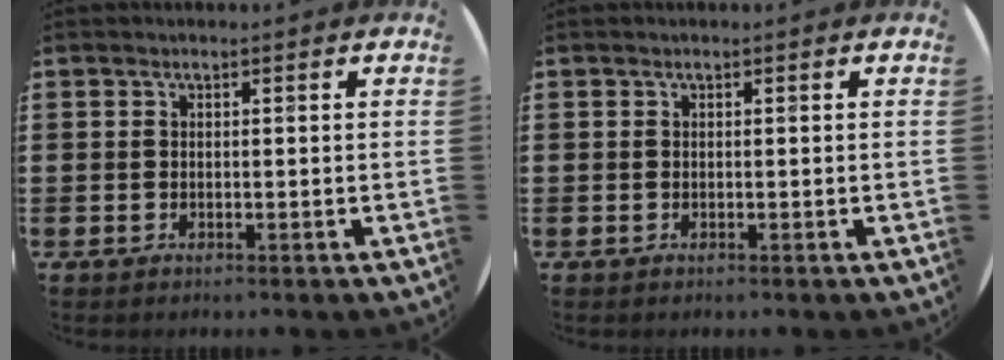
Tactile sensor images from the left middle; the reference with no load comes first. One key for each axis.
{"total": 0.0}